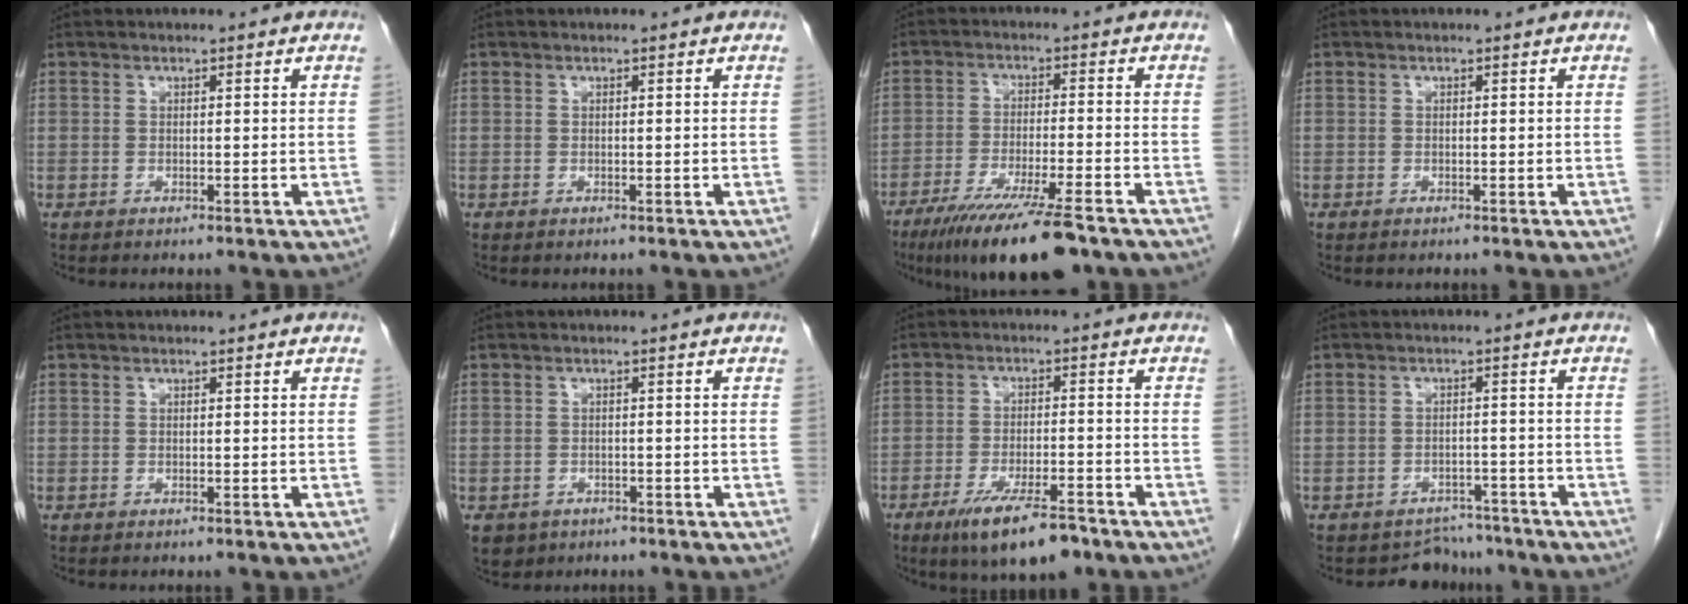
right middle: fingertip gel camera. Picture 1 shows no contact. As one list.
[{"total": 0.0}, {"total": 13.9, "force": [-10.1, 1.2, 9.4], "torque": [-0.153, -0.037, -0.166]}, {"total": 0.0}, {"total": 0.0}, {"total": 4.1, "force": [-2.5, 3.2, 0.9], "torque": [-0.017, 0.001, -0.034]}, {"total": 10.1, "force": [-6.9, 2.3, 7.0], "torque": [-0.119, -0.016, -0.109]}, {"total": 4.3, "force": [-3.8, 1.8, -0.9], "torque": [0.013, 0.018, -0.054]}]